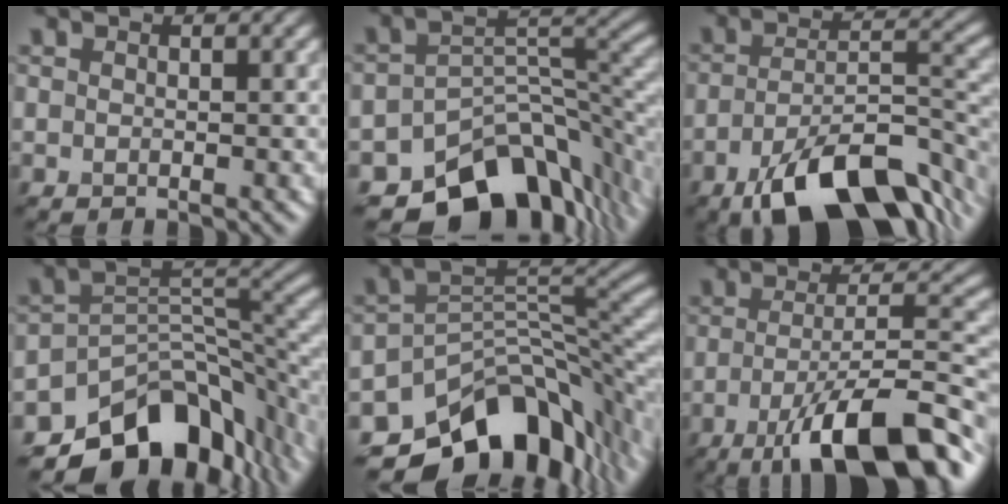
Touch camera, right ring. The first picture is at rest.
{"total": 12.1, "force": [-8.0, 6.6, 6.2], "torque": [-0.087, -0.004, -0.138]}
{"total": 11.9, "force": [-6.9, 4.7, 8.4], "torque": [-0.146, -0.012, -0.116]}
{"total": 11.8, "force": [-7.8, 6.5, 6.0], "torque": [-0.089, 0.000, -0.138]}
{"total": 13.3, "force": [-8.4, 7.2, 7.3], "torque": [-0.117, -0.006, -0.138]}
{"total": 11.7, "force": [-6.3, 3.1, 9.4], "torque": [-0.151, 0.002, -0.105]}